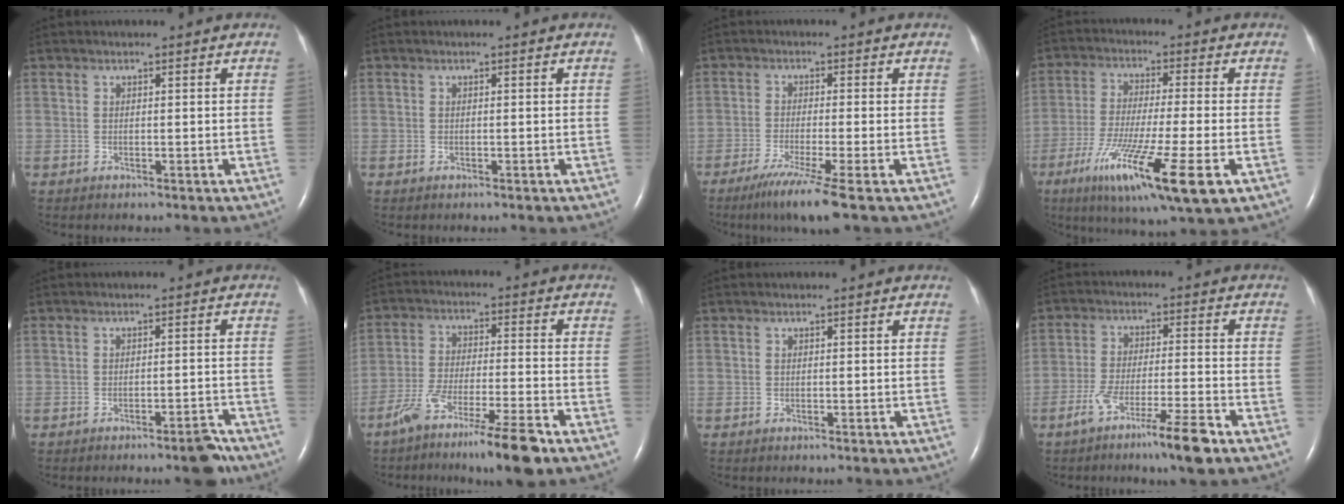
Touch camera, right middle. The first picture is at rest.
{"total": 0.0}
{"total": 7.2, "force": [-4.6, -1.1, 5.3], "torque": [-0.095, -0.025, -0.083]}
{"total": 16.2, "force": [-7.2, 1.0, 14.5], "torque": [-0.250, -0.043, -0.118]}
{"total": 3.4, "force": [-2.7, 0.7, 1.9], "torque": [-0.016, 0.005, -0.036]}
{"total": 11.4, "force": [-7.8, 0.3, 8.3], "torque": [-0.156, -0.023, -0.138]}
{"total": 0.0}
{"total": 9.3, "force": [-5.9, 0.0, 7.1], "torque": [-0.132, -0.014, -0.104]}